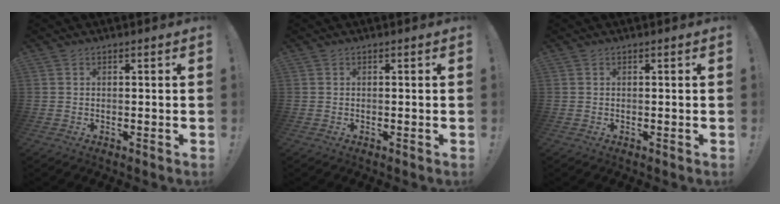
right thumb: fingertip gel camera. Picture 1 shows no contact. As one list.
[{"total": 0.0}, {"total": 0.0}]